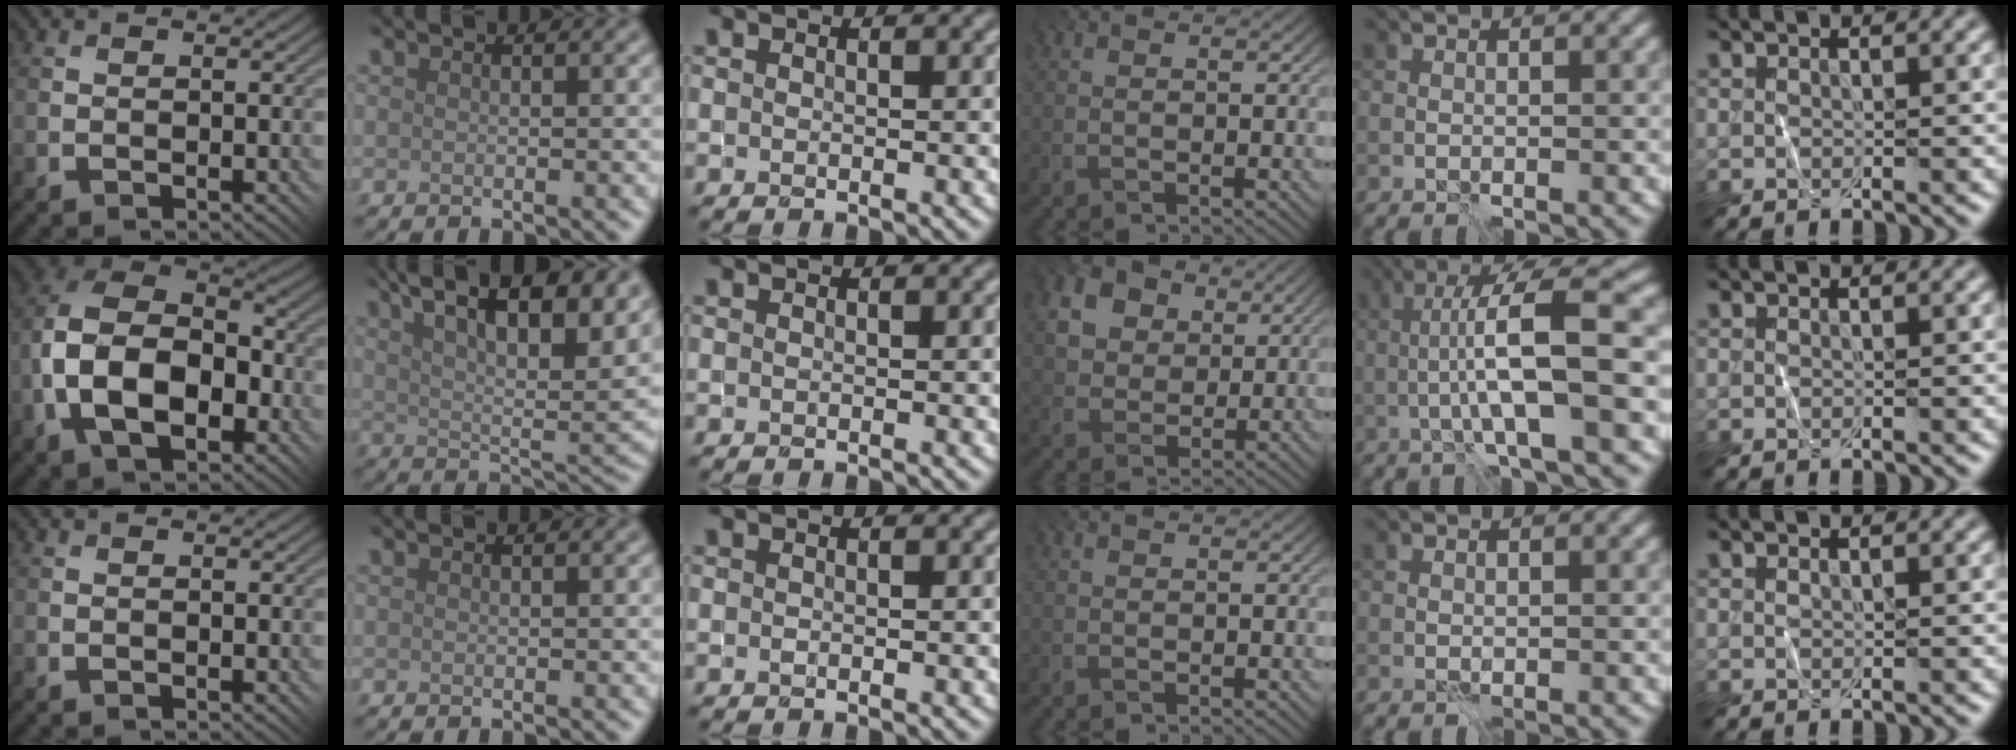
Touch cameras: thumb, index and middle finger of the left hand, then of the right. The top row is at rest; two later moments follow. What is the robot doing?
{"motion": "fold", "object": "shorts"}